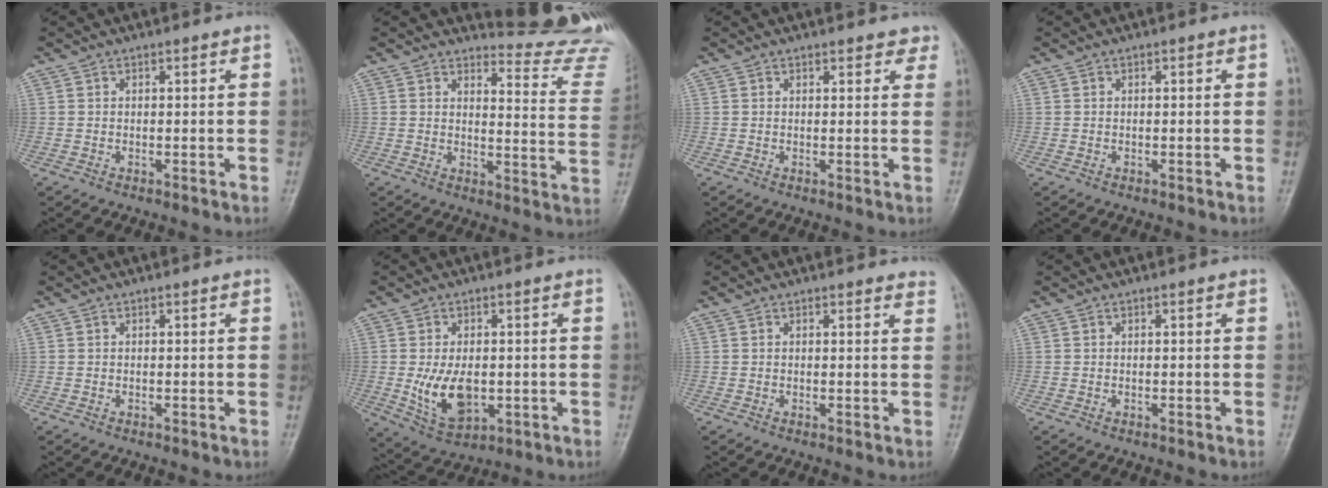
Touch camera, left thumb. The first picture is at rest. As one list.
[{"total": 14.9, "force": [14.9, 1.0, -0.6], "torque": [0.049, -0.186, 0.141]}, {"total": 3.5, "force": [3.1, 1.4, 0.9], "torque": [0.019, -0.010, 0.021]}, {"total": 0.0}, {"total": 0.0}, {"total": 9.1, "force": [-0.7, 5.4, 7.3], "torque": [-0.119, -0.012, 0.003]}, {"total": 3.4, "force": [3.3, 0.8, 0.4], "torque": [0.010, -0.014, 0.022]}, {"total": 0.0}]